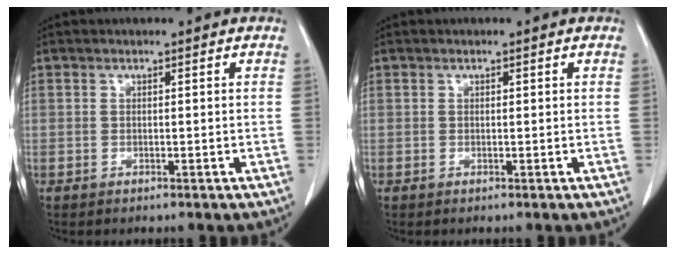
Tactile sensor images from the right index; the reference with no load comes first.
{"total": 0.0}